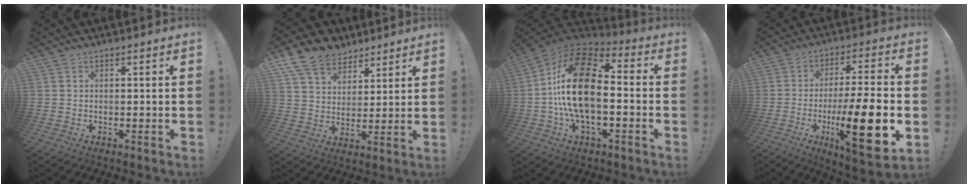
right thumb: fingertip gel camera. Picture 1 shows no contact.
{"total": 12.3, "force": [8.6, 7.7, 4.2], "torque": [-0.078, -0.054, 0.167]}
{"total": 22.2, "force": [-0.8, 11.5, 19.0], "torque": [-0.375, 0.018, -0.012]}
{"total": 20.4, "force": [-5.4, 4.6, 19.1], "torque": [-0.306, 0.006, -0.081]}